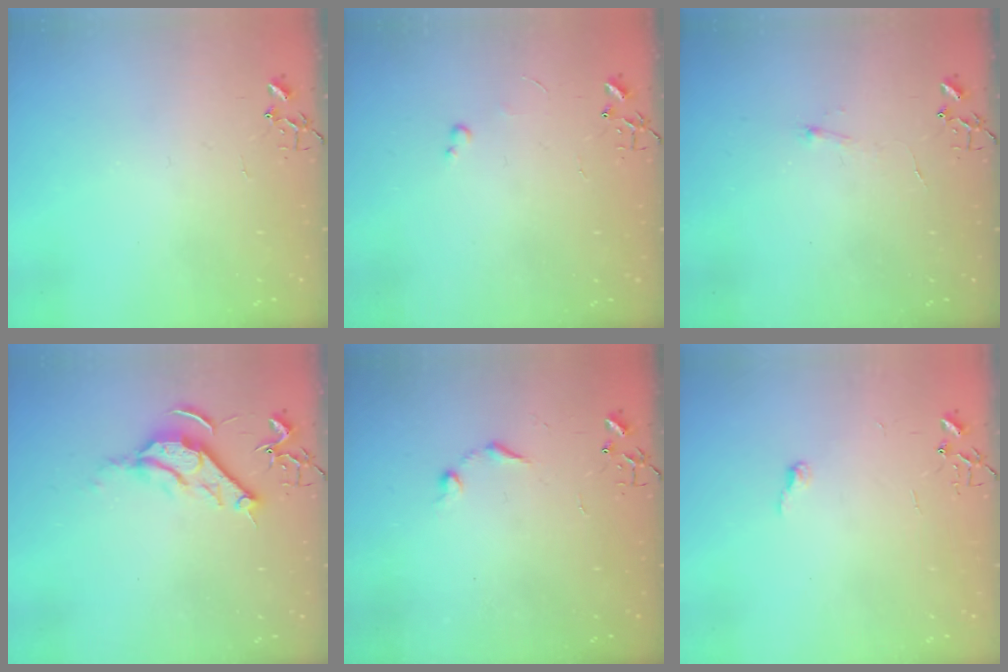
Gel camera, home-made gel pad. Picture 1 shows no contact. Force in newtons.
{"total": 2.4, "press": 2.3, "slide": 0.4}
{"total": 4.1, "press": 4.0, "slide": 0.6}
{"total": 10.3, "press": 10.2, "slide": 1.3}
{"total": 7.1, "press": 7.1, "slide": 0.8}
{"total": 4.4, "press": 4.4, "slide": 0.4}